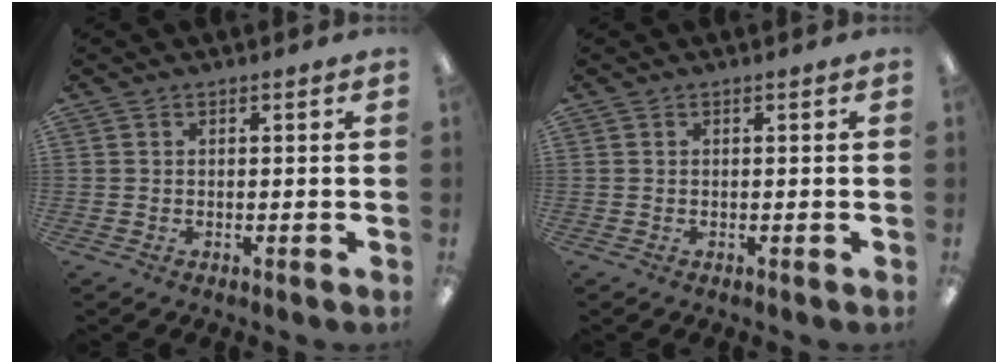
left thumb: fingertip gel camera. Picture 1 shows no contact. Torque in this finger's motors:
{"motor_torque": [0.01, 0.00, 0.08, -0.02, 0.00]}